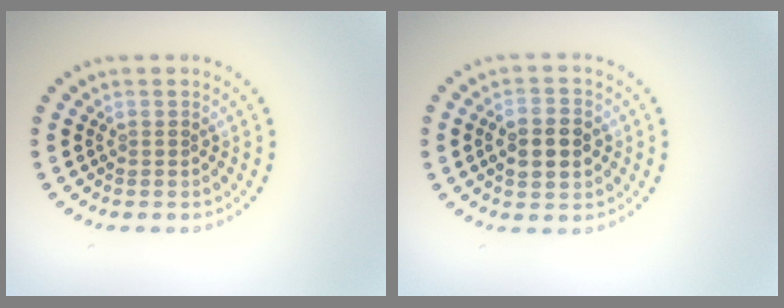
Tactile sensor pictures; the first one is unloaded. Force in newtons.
{"total": 4.6, "press": 4.6, "slide": 0.2}